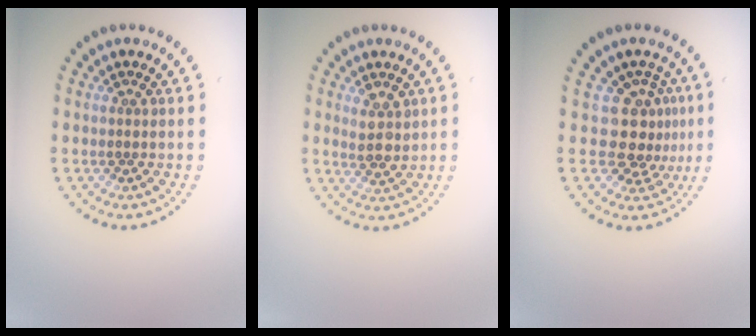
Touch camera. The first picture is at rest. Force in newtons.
{"total": 2.1, "press": 2.0, "slide": 0.8}
{"total": 3.5, "press": 2.6, "slide": 2.4}